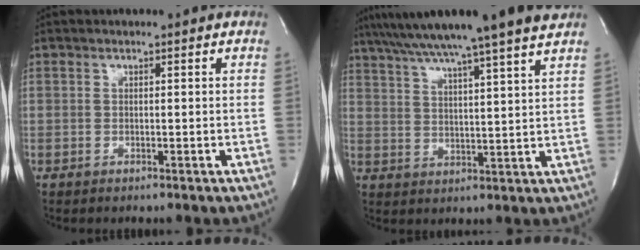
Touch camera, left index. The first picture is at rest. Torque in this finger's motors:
{"motor_torque": [0.79, -0.87, 1.03, 0.21]}